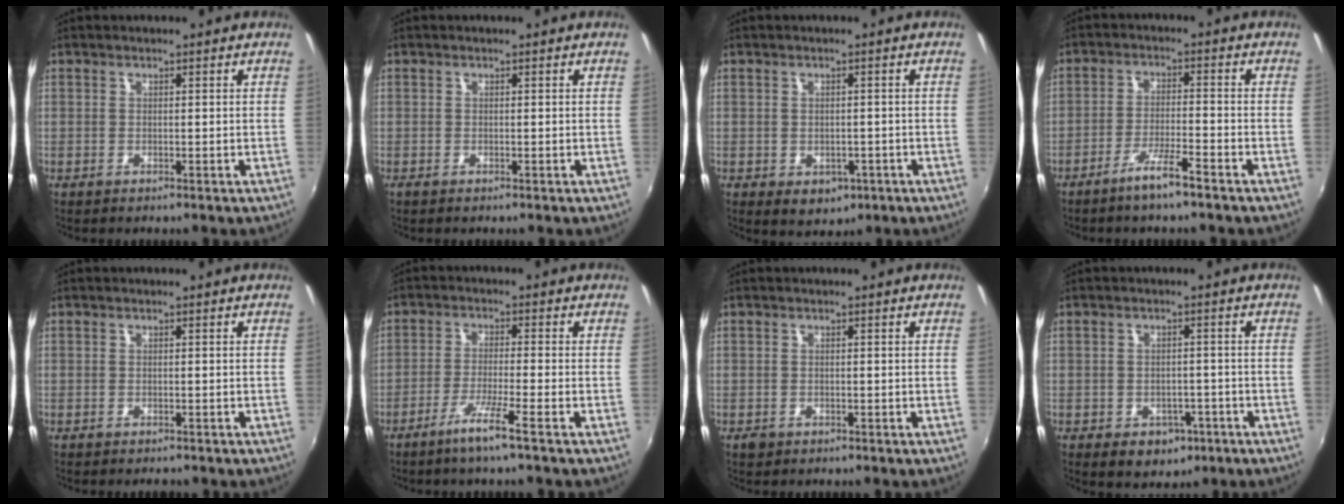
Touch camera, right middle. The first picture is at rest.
{"total": 0.0}
{"total": 4.5, "force": [-1.6, 3.4, 2.4], "torque": [-0.046, -0.010, -0.013]}
{"total": 5.5, "force": [-4.0, 0.0, 3.7], "torque": [-0.083, -0.002, -0.074]}
{"total": 0.9, "force": [-0.8, 0.3, 0.2], "torque": [-0.008, -0.003, -0.010]}
{"total": 5.5, "force": [-3.5, -1.0, 4.1], "torque": [-0.090, -0.009, -0.068]}
{"total": 1.2, "force": [-0.7, 0.9, 0.4], "torque": [-0.008, -0.002, -0.011]}
{"total": 6.1, "force": [-3.0, 4.6, 2.6], "torque": [-0.061, -0.004, -0.027]}